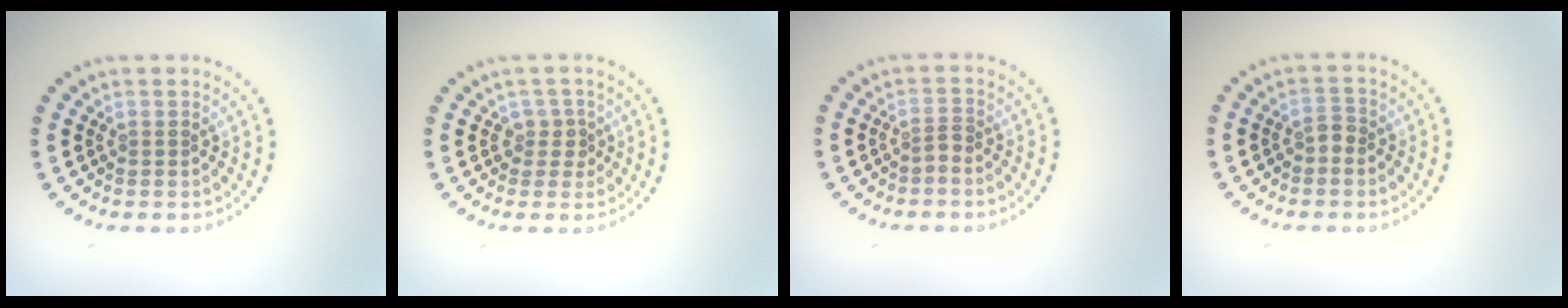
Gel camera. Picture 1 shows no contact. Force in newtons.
{"total": 1.7, "press": 1.3, "slide": 1.1}
{"total": 0.8, "press": 0.4, "slide": 0.6}
{"total": 0.9, "press": 0.8, "slide": 0.5}